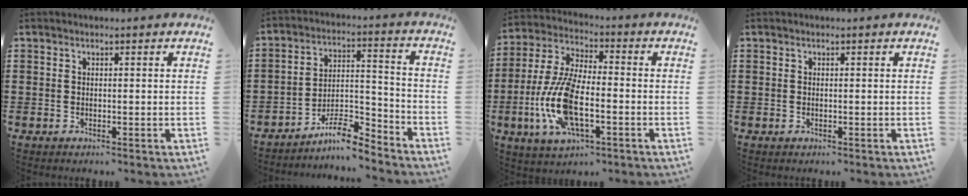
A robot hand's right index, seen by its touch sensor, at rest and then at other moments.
{"total": 8.4, "force": [-7.2, 1.8, 4.0], "torque": [-0.065, 0.021, -0.134]}
{"total": 12.1, "force": [-3.3, 4.9, 10.6], "torque": [-0.250, -0.015, -0.065]}
{"total": 0.0}